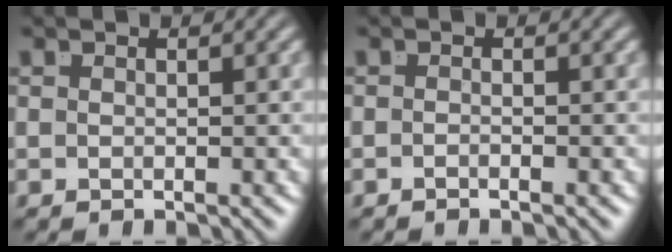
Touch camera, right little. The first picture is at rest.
{"total": 1.0, "force": [-0.7, -0.7, 0.2], "torque": [0.000, -0.001, -0.013]}